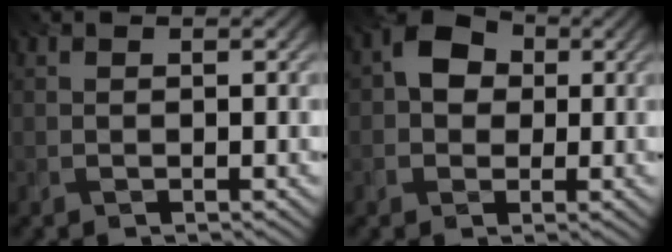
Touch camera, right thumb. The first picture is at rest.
{"total": 5.1, "force": [0.6, 4.2, 2.8], "torque": [-0.053, 0.011, 0.000]}